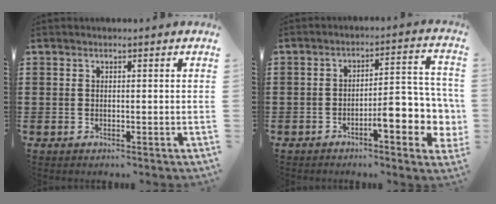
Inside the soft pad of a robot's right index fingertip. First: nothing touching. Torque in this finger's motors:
{"motor_torque": [2.14, 0.00, 0.43, 0.14]}